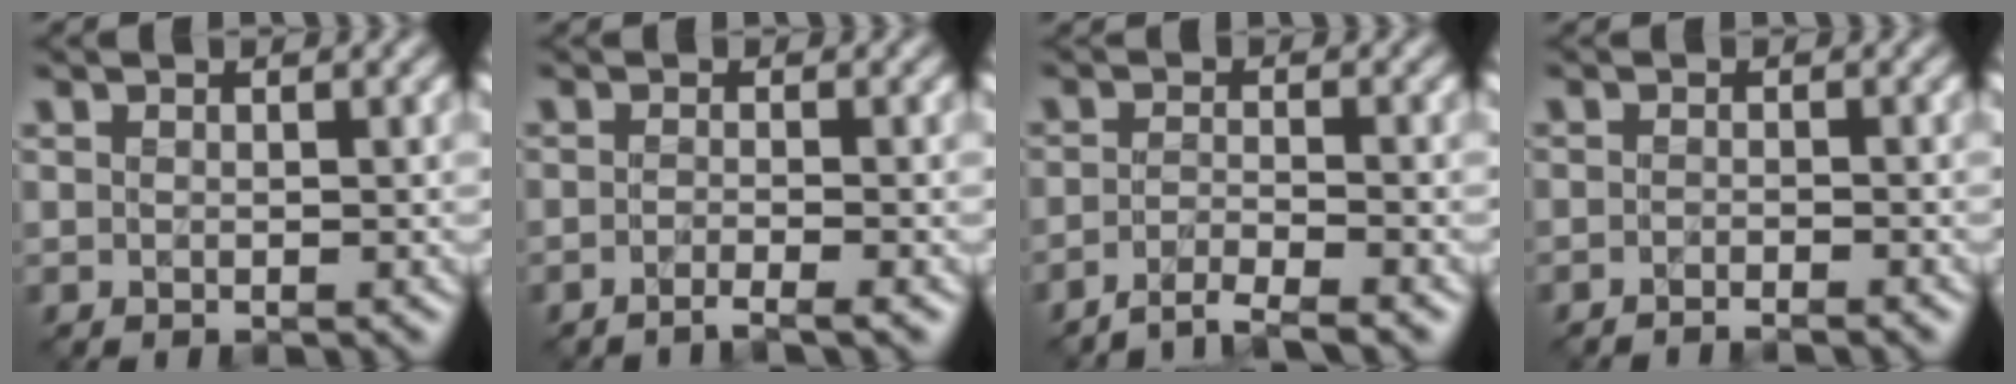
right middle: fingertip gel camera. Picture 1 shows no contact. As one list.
[{"total": 2.0, "force": [-1.5, 0.2, 1.3], "torque": [-0.010, -0.008, -0.037]}, {"total": 3.1, "force": [-2.6, 0.3, 1.7], "torque": [-0.023, -0.003, -0.060]}, {"total": 1.6, "force": [-1.5, 0.1, 0.6], "torque": [0.001, -0.007, -0.032]}]